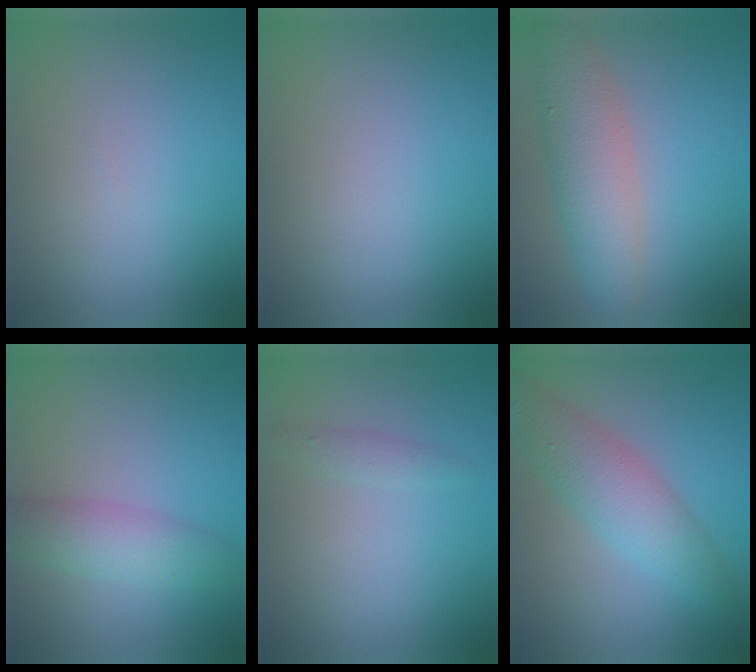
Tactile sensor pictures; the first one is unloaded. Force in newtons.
{"total": 0.0}
{"total": 4.9, "press": 4.9, "slide": 0.2}
{"total": 3.5, "press": 3.5, "slide": 0.1}
{"total": 1.0, "press": 1.0, "slide": 0.1}
{"total": 4.6, "press": 4.6, "slide": 0.1}